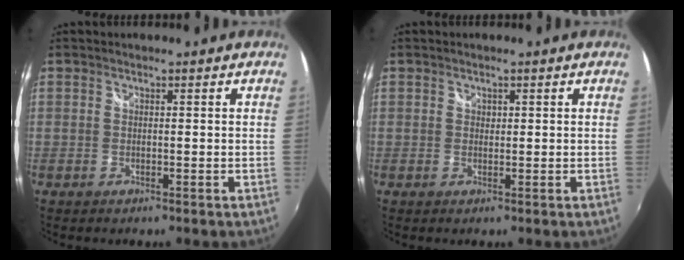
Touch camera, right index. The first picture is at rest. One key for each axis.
{"total": 0.7, "fx": 0.2, "fy": 0.6, "fz": 0.1, "tx": 0.000, "ty": 0.001, "tz": 0.002}